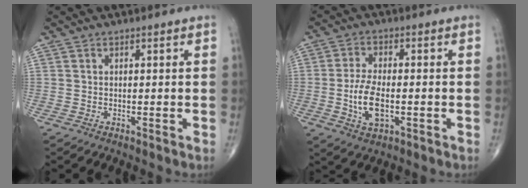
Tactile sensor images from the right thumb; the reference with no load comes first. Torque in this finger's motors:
{"motor_torque": [0.02, 0.29, 0.50, 0.47, 0.23]}